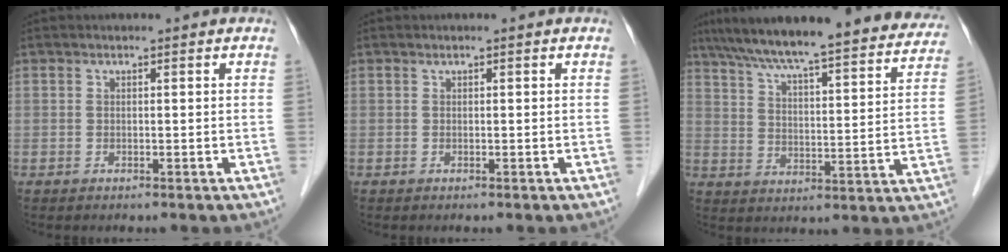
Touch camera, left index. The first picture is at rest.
{"total": 0.0}
{"total": 28.8, "force": [25.4, 4.2, 13.0], "torque": [-0.207, -0.017, 0.326]}